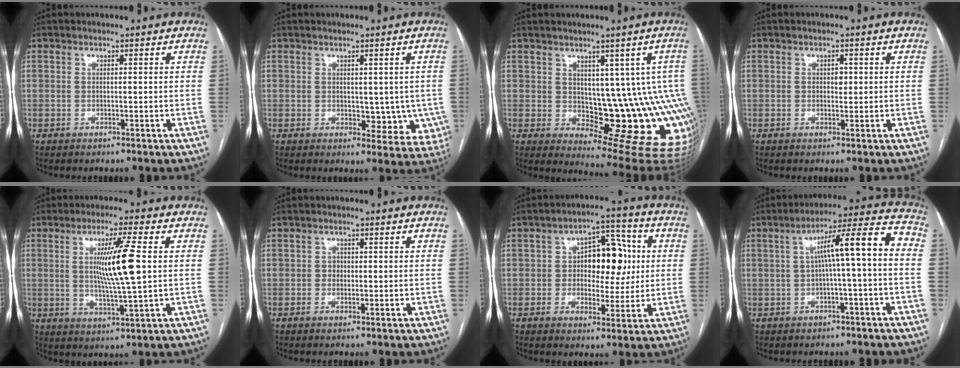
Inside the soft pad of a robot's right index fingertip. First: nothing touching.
{"total": 6.6, "force": [0.2, 4.2, 5.2], "torque": [-0.040, -0.003, 0.011]}
{"total": 13.5, "force": [0.3, 6.8, 11.7], "torque": [-0.103, 0.007, 0.017]}
{"total": 1.4, "force": [0.2, 0.9, 1.0], "torque": [-0.011, 0.002, 0.002]}
{"total": 9.9, "force": [1.4, -0.3, 9.8], "torque": [-0.178, -0.008, 0.027]}
{"total": 1.1, "force": [-0.1, 1.0, 0.5], "torque": [-0.003, 0.004, -0.002]}
{"total": 10.4, "force": [1.3, 5.6, 8.7], "torque": [-0.117, 0.029, 0.023]}
{"total": 10.2, "force": [-0.1, 0.5, 10.2], "torque": [-0.148, 0.040, -0.003]}